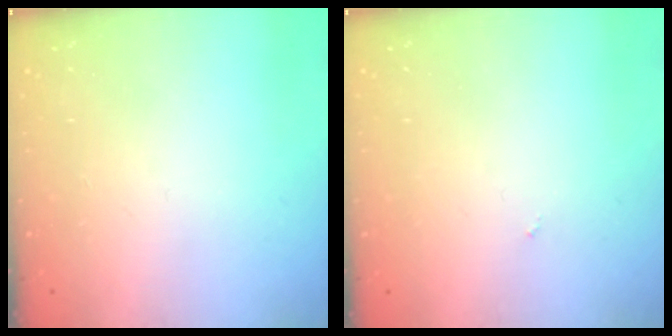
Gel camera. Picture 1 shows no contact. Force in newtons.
{"total": 0.0}